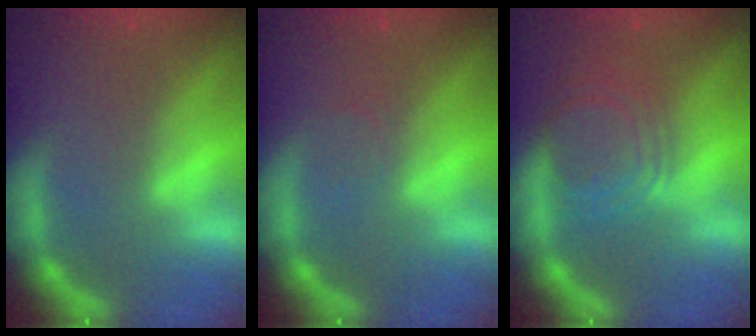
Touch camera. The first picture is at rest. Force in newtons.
{"total": 1.0}
{"total": 7.1}